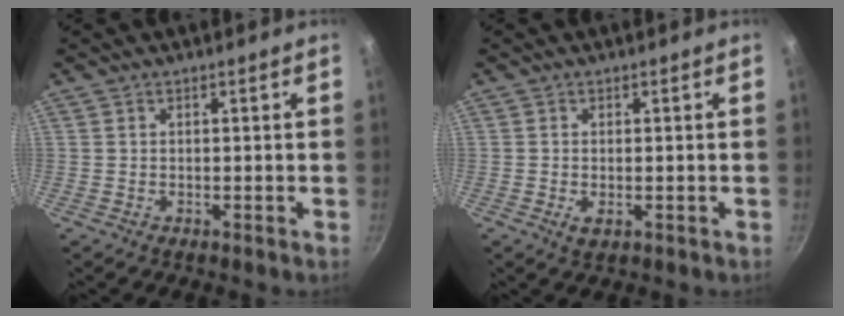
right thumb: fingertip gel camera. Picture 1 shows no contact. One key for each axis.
{"total": 2.1, "fx": -0.5, "fy": 1.0, "fz": 1.8, "tx": -0.033, "ty": -0.006, "tz": -0.007}